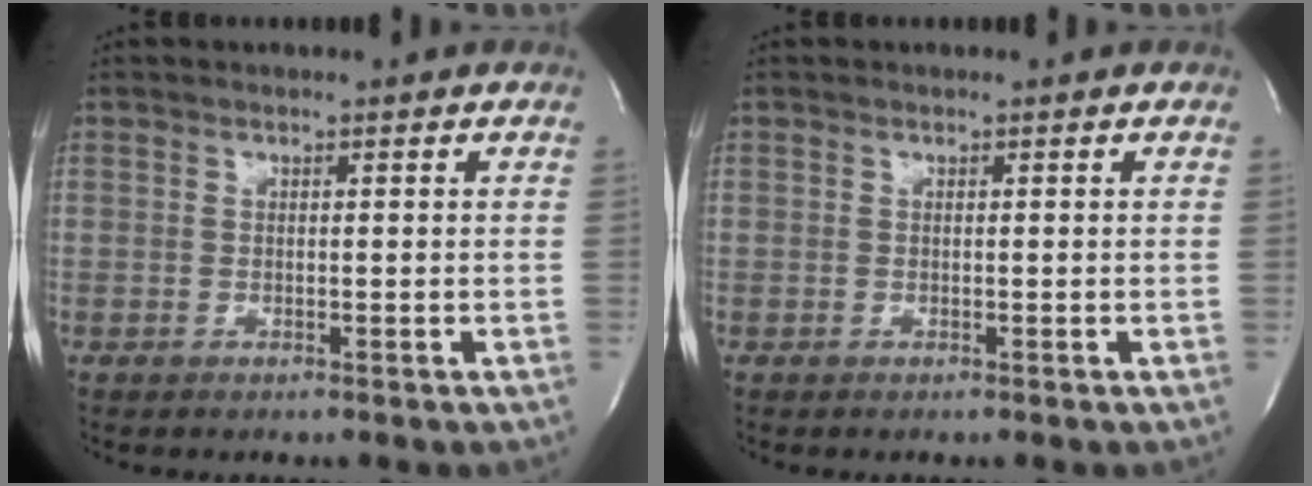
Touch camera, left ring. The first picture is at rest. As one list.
[{"total": 0.0}]